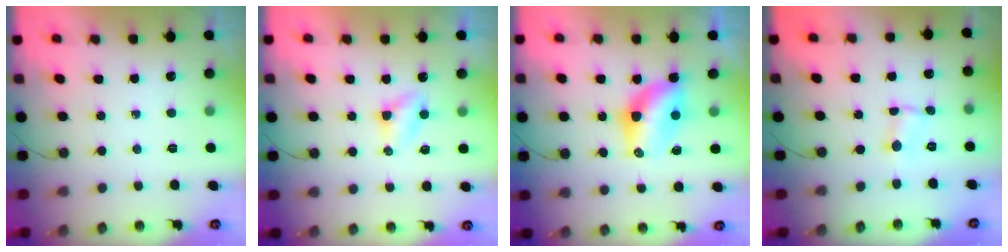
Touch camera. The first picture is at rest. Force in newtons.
{"total": 2.9, "press": 2.9, "slide": 0.3}
{"total": 7.3, "press": 7.3, "slide": 0.5}
{"total": 1.3, "press": 1.3, "slide": 0.2}